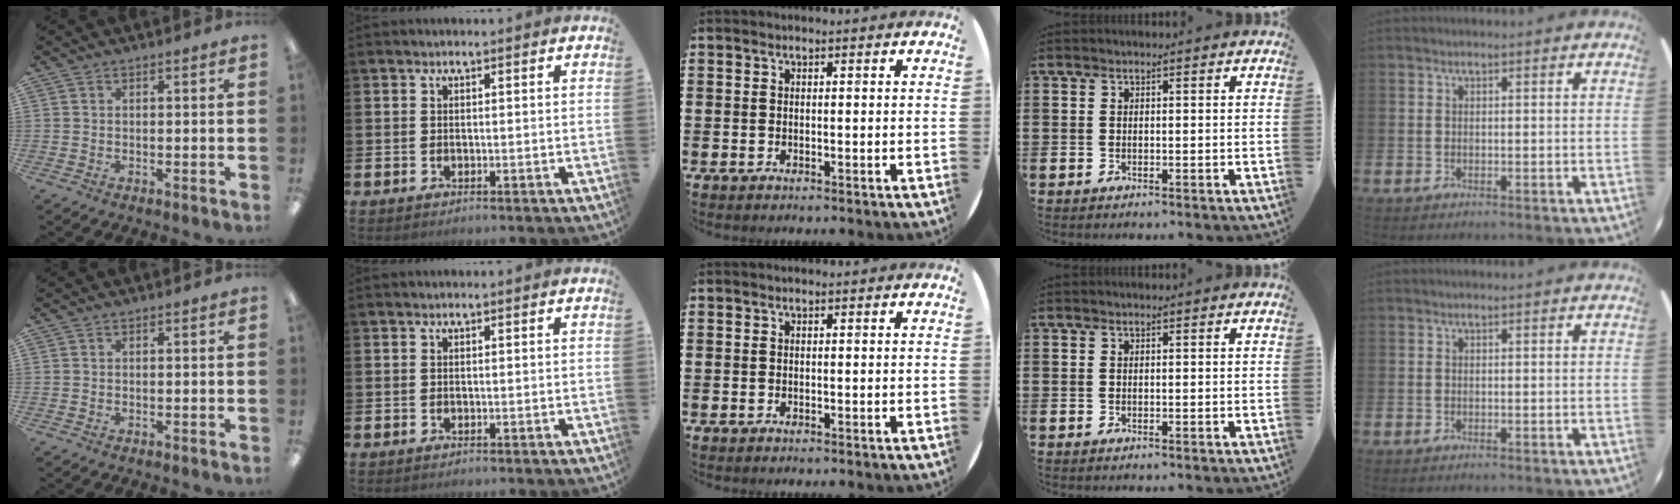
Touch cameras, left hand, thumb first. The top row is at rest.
{}